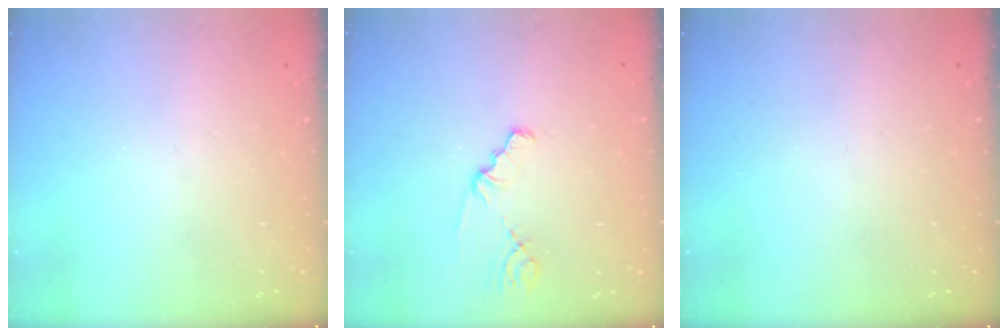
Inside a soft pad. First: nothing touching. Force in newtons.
{"total": 1.7, "press": 1.7, "slide": 0.1}
{"total": 0.0}